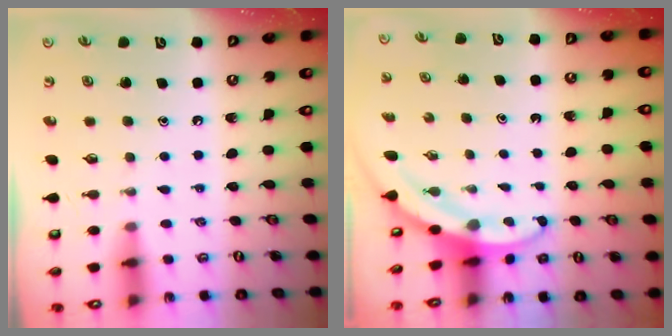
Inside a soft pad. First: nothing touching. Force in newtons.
{"total": 3.5, "press": 3.5, "slide": 0.2}